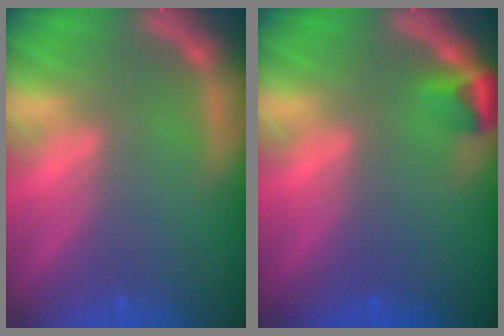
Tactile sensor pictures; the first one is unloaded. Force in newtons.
{"total": 1.9}